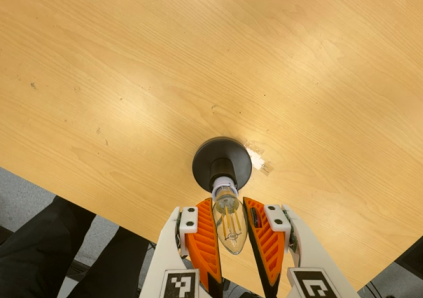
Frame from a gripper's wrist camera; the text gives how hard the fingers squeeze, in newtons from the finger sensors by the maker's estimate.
{"total": 10.1, "left": 9.7, "right": 10.5}